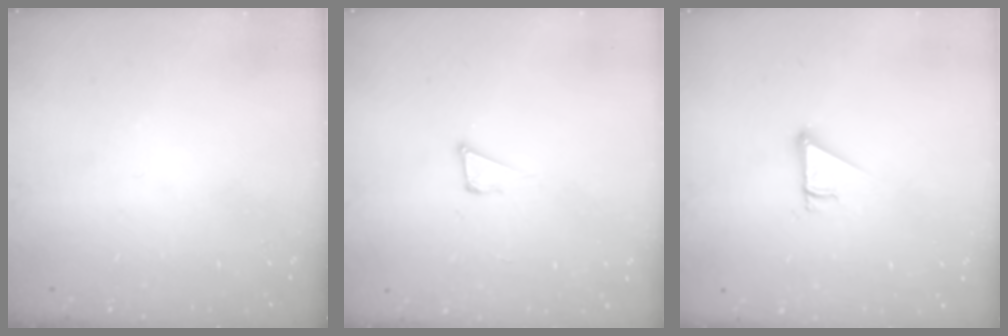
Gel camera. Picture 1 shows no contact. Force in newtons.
{"total": 3.4, "press": 3.3, "slide": 0.9}
{"total": 2.5, "press": 2.5, "slide": 0.2}